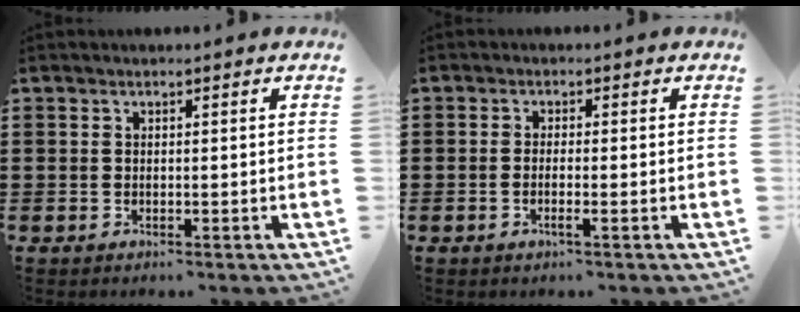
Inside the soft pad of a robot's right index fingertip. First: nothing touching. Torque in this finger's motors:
{"motor_torque": [0.83, 1.31, -0.01, -0.01]}